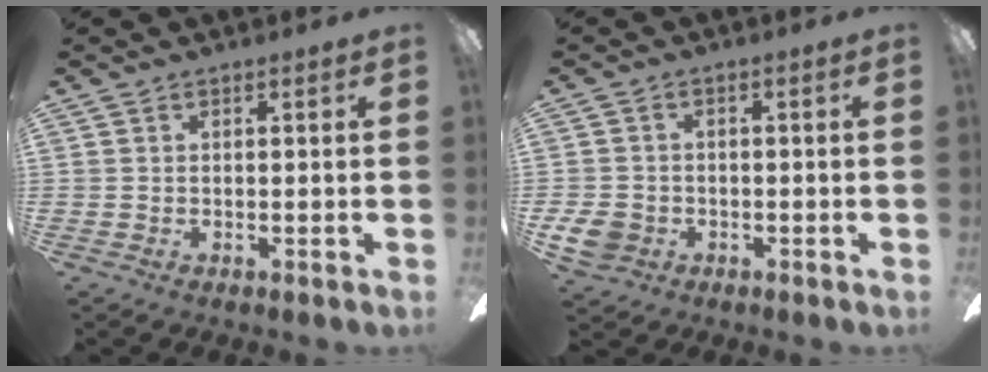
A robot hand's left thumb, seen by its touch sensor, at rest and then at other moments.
{"total": 5.7, "force": [-2.1, 4.6, 2.5], "torque": [-0.060, 0.011, -0.042]}